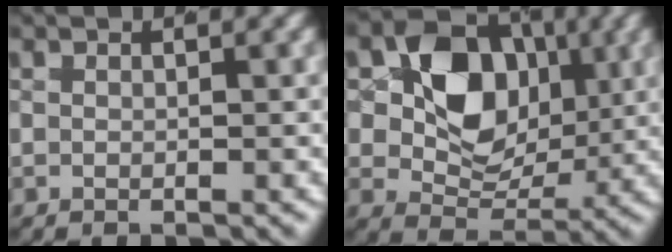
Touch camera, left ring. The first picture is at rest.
{"total": 10.6, "force": [1.0, 8.4, 6.3], "torque": [-0.129, -0.027, 0.016]}